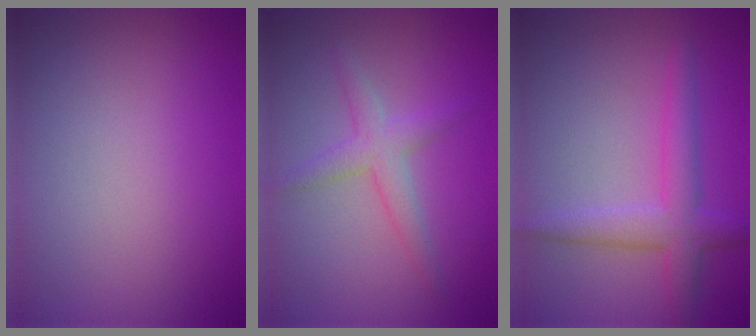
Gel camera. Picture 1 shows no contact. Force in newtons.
{"total": 2.5, "press": 2.5, "slide": 0.0}
{"total": 3.6, "press": 3.6, "slide": 0.1}